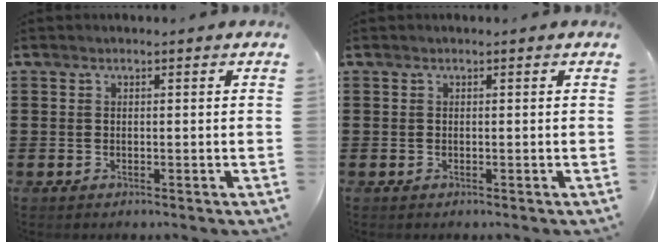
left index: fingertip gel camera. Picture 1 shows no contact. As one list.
[{"total": 0.0}]